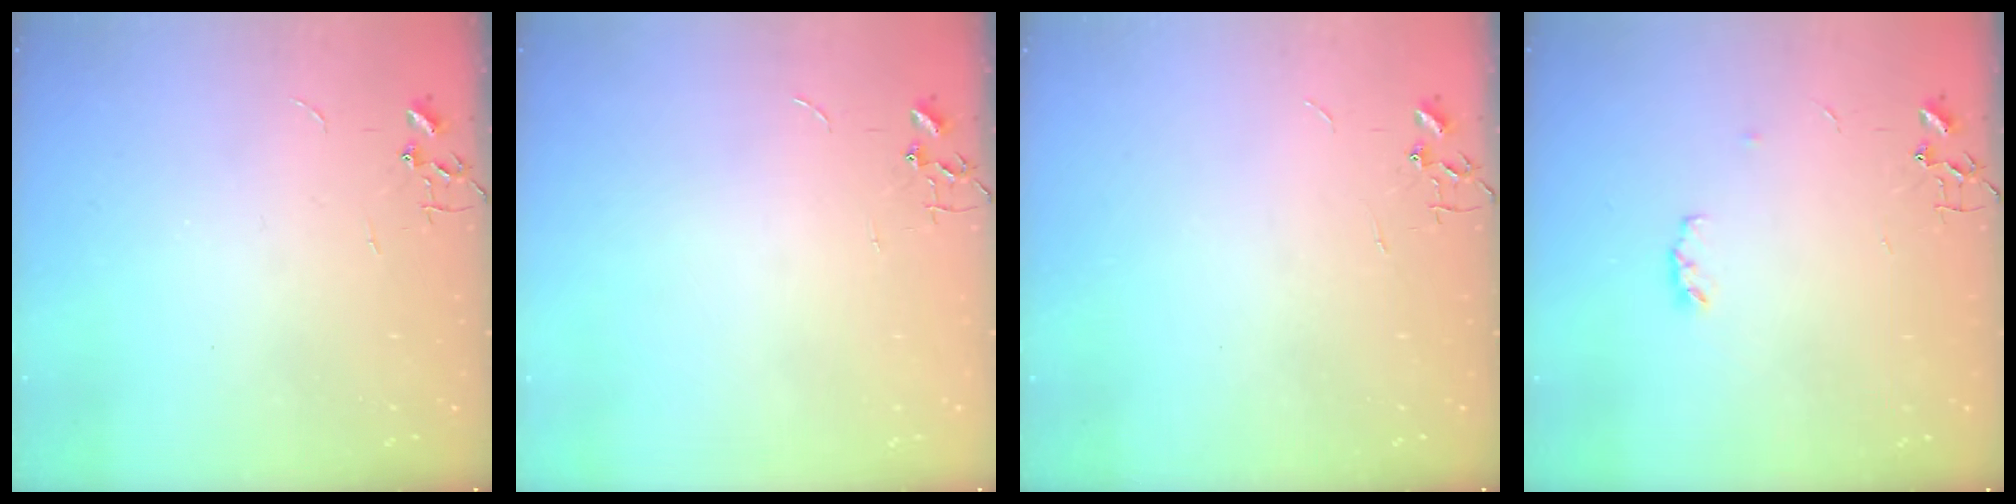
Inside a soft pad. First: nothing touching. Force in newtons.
{"total": 0.0}
{"total": 0.0}
{"total": 3.8, "press": 3.8, "slide": 0.6}